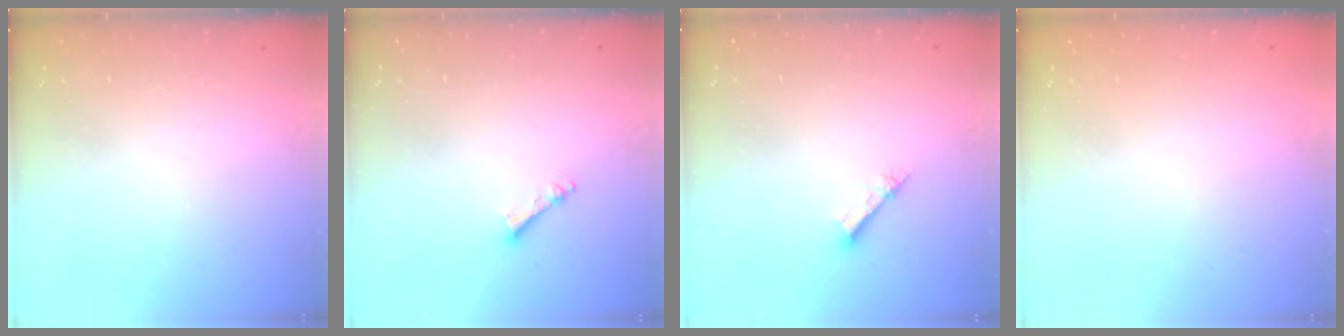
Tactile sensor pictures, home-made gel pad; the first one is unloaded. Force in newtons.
{"total": 2.5, "press": 2.4, "slide": 0.5}
{"total": 1.6, "press": 1.6, "slide": 0.2}
{"total": 0.8, "press": 0.7, "slide": 0.3}